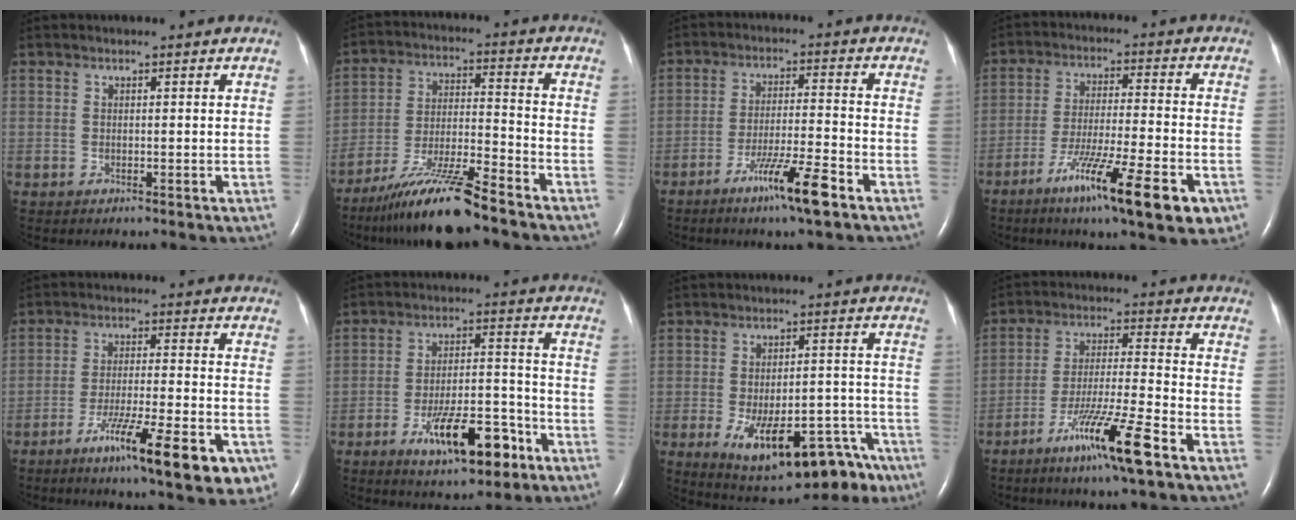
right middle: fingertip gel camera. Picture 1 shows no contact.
{"total": 13.1, "force": [-10.4, 0.3, 7.9], "torque": [-0.145, -0.017, -0.184]}
{"total": 8.4, "force": [-5.2, -0.4, 6.6], "torque": [-0.119, -0.016, -0.092]}
{"total": 15.2, "force": [-8.0, 1.1, 12.9], "torque": [-0.197, -0.028, -0.126]}
{"total": 13.8, "force": [-7.5, 1.6, 11.4], "torque": [-0.154, -0.017, -0.111]}
{"total": 11.3, "force": [-6.2, 3.4, 8.8], "torque": [-0.148, 0.007, -0.095]}
{"total": 18.4, "force": [-11.1, 7.3, 12.8], "torque": [-0.141, 0.019, -0.151]}
{"total": 11.3, "force": [-6.8, -0.6, 9.0], "torque": [-0.169, -0.025, -0.125]}